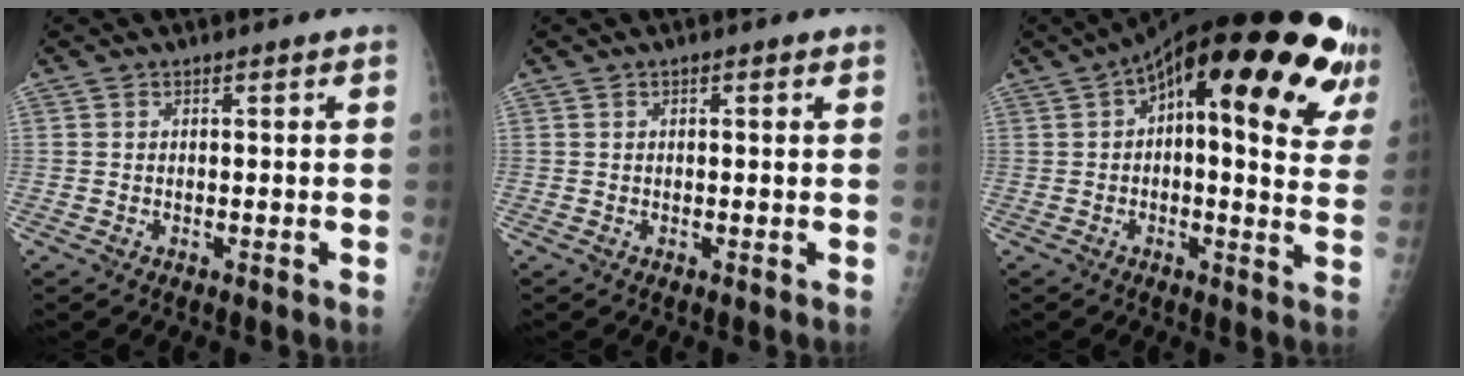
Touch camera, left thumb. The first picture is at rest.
{"total": 1.1, "force": [0.4, 0.4, 0.9], "torque": [-0.012, 0.003, 0.003]}
{"total": 26.4, "force": [12.3, 8.6, 21.7], "torque": [-0.274, 0.014, 0.168]}